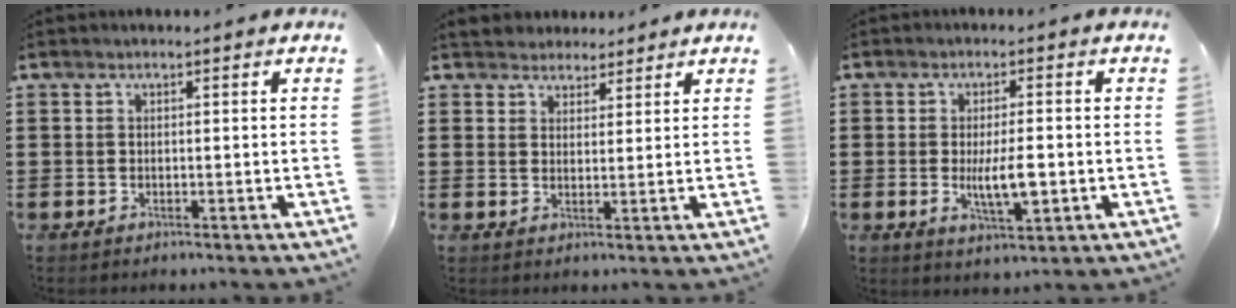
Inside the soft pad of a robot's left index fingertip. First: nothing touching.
{"total": 3.0, "force": [2.6, 1.4, -0.3], "torque": [-0.006, 0.004, 0.051]}
{"total": 6.5, "force": [-0.9, 2.1, 6.1], "torque": [-0.117, -0.010, -0.022]}